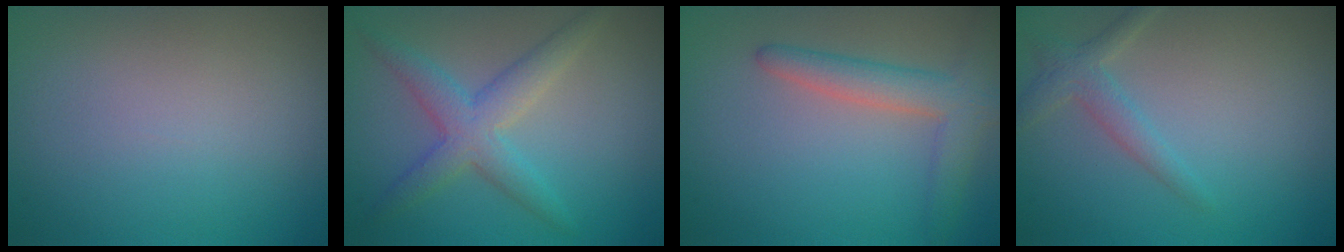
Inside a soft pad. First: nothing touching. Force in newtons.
{"total": 3.9, "press": 3.9, "slide": 0.1}
{"total": 3.8, "press": 3.8, "slide": 0.3}
{"total": 1.9, "press": 1.9, "slide": 0.1}